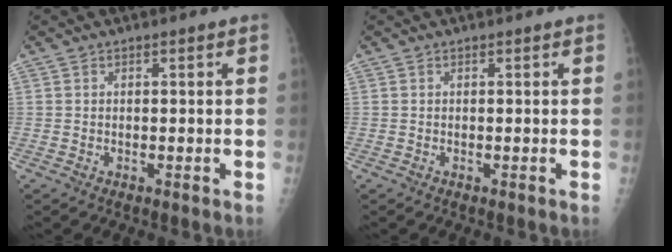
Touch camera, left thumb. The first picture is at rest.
{"total": 0.0}